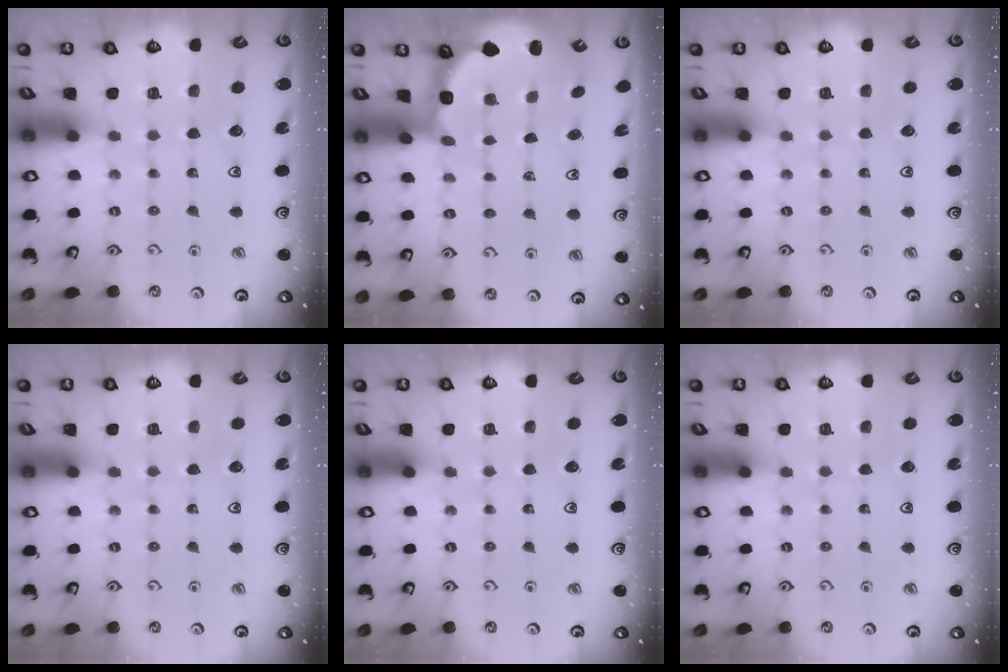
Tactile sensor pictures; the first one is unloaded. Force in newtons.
{"total": 3.0, "press": 2.0, "slide": 2.2}
{"total": 0.0}
{"total": 0.0}
{"total": 0.0}
{"total": 0.0}